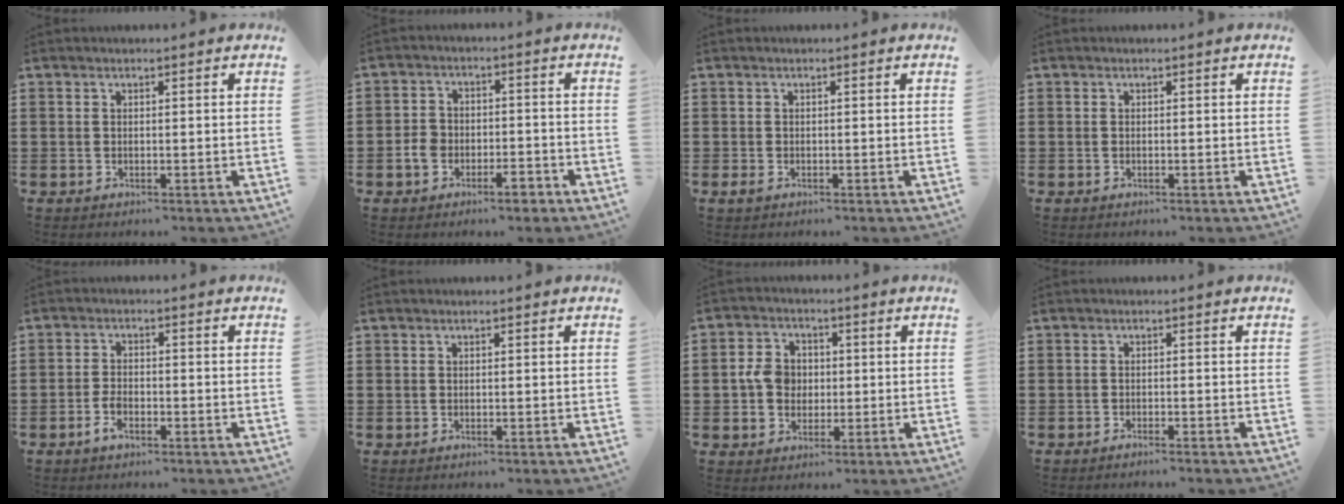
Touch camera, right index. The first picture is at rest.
{"total": 4.3, "force": [-2.4, 2.6, 2.5], "torque": [-0.051, 0.006, -0.046]}
{"total": 0.7, "force": [-0.3, 0.4, 0.5], "torque": [-0.019, -0.005, -0.008]}
{"total": 0.0}
{"total": 3.0, "force": [-1.6, 1.4, 2.2], "torque": [-0.054, -0.001, -0.034]}
{"total": 0.0}
{"total": 5.5, "force": [-0.1, 4.6, 3.0], "torque": [-0.084, 0.009, -0.008]}
{"total": 0.9, "force": [-0.8, -0.4, 0.3], "torque": [-0.005, -0.002, -0.015]}